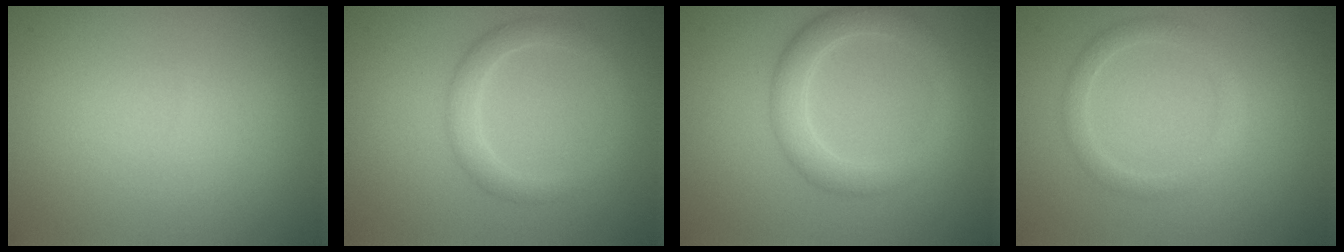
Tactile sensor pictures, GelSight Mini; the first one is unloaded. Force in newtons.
{"total": 2.4, "press": 2.4, "slide": 0.1}
{"total": 3.5, "press": 3.5, "slide": 0.2}
{"total": 1.9, "press": 1.9, "slide": 0.1}